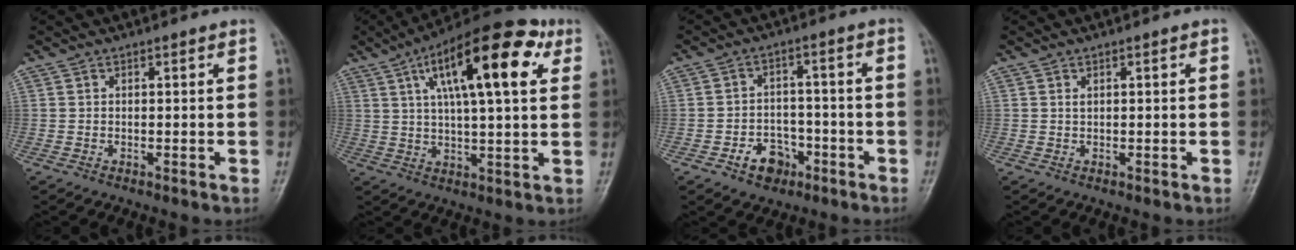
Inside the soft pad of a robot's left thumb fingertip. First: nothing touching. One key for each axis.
{"total": 19.9, "fx": 7.7, "fy": 6.7, "fz": 17.1, "tx": -0.248, "ty": 0.003, "tz": 0.114}
{"total": 6.7, "fx": -3.5, "fy": 4.9, "fz": 2.9, "tx": -0.015, "ty": 0.032, "tz": -0.053}
{"total": 0.8, "fx": 0.2, "fy": 0.4, "fz": 0.6, "tx": -0.011, "ty": 0.006, "tz": 0.008}